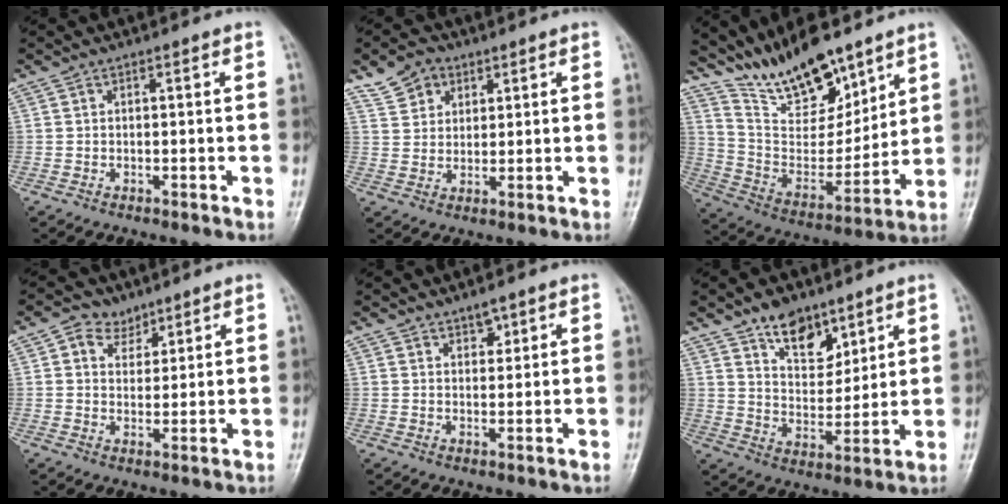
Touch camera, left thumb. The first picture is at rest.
{"total": 6.2, "force": [3.6, 4.6, 2.1], "torque": [-0.012, -0.011, 0.066]}
{"total": 16.7, "force": [13.1, 5.9, 8.5], "torque": [-0.106, -0.075, 0.248]}
{"total": 5.0, "force": [2.9, 3.7, 1.5], "torque": [-0.002, -0.014, 0.047]}
{"total": 2.4, "force": [1.7, 1.2, 1.2], "torque": [-0.007, -0.011, 0.028]}
{"total": 9.7, "force": [6.6, 5.2, 4.9], "torque": [-0.047, -0.048, 0.118]}